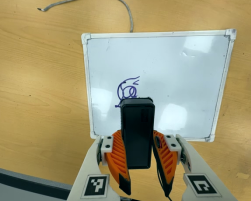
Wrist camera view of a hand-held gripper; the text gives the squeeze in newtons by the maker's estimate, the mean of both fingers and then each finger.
{"total": 8.1, "left": 6.8, "right": 9.4}